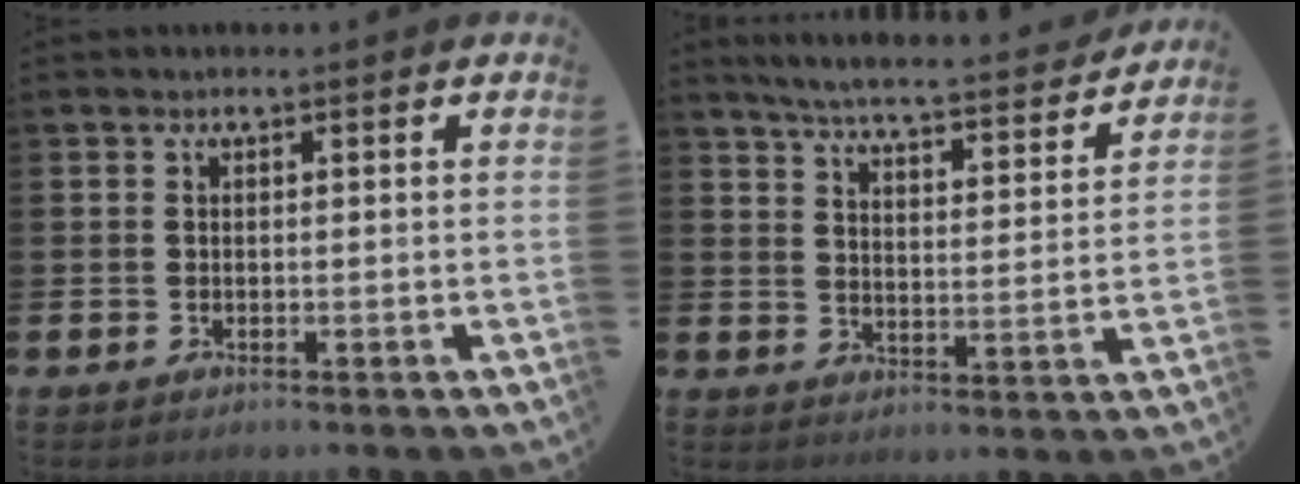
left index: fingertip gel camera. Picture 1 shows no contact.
{"total": 5.8, "force": [5.5, 0.3, 1.7], "torque": [-0.051, -0.045, 0.091]}